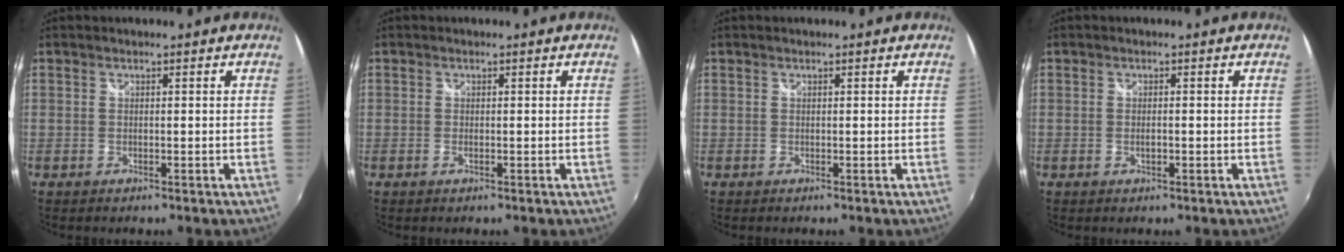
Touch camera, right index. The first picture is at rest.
{"total": 0.8, "force": [-0.2, 0.3, 0.7], "torque": [-0.016, -0.002, -0.005]}
{"total": 0.0}
{"total": 1.5, "force": [-0.4, 0.6, 1.3], "torque": [-0.024, -0.002, -0.007]}